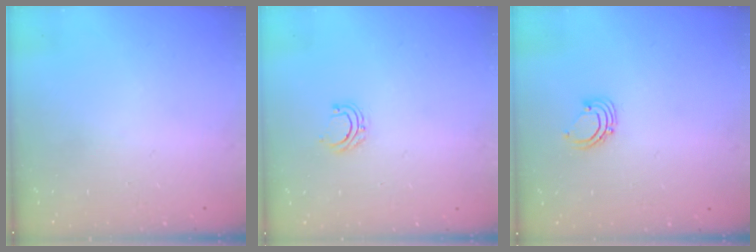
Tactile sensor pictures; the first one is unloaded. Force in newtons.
{"total": 4.1, "press": 4.0, "slide": 0.6}
{"total": 2.9, "press": 2.9, "slide": 0.2}